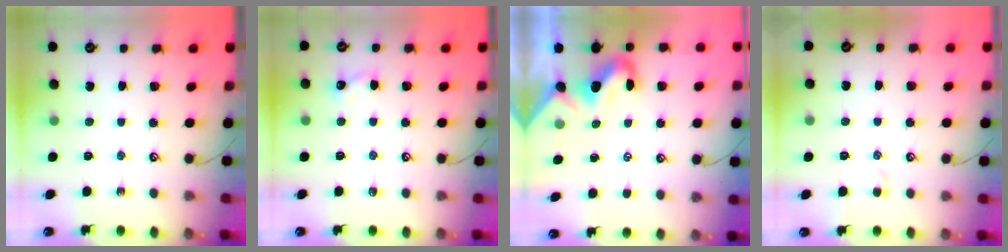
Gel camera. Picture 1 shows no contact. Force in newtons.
{"total": 4.5, "press": 4.5, "slide": 0.6}
{"total": 2.1, "press": 2.0, "slide": 0.5}
{"total": 0.0}